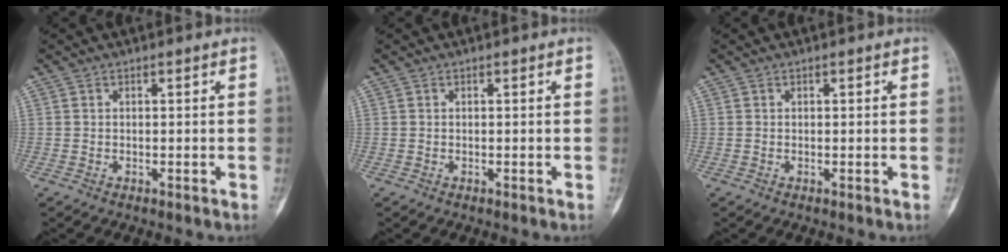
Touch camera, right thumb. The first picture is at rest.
{"total": 0.0}
{"total": 0.0}